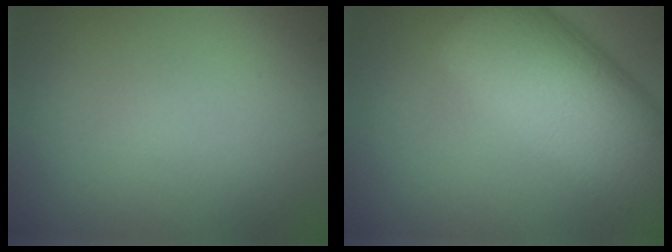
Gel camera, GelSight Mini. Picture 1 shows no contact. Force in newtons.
{"total": 13.0, "press": 13.0, "slide": 0.7}